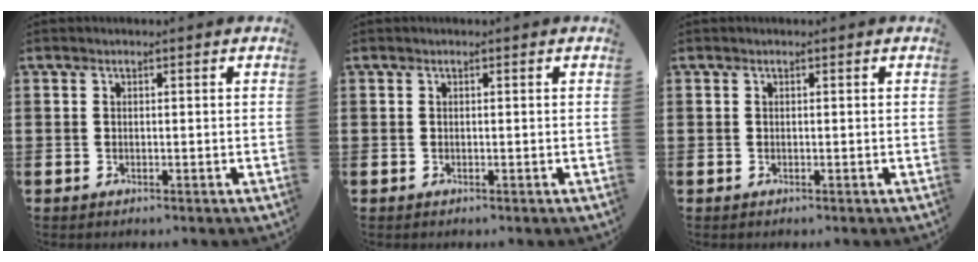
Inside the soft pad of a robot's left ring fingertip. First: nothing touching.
{"total": 0.0}
{"total": 0.0}